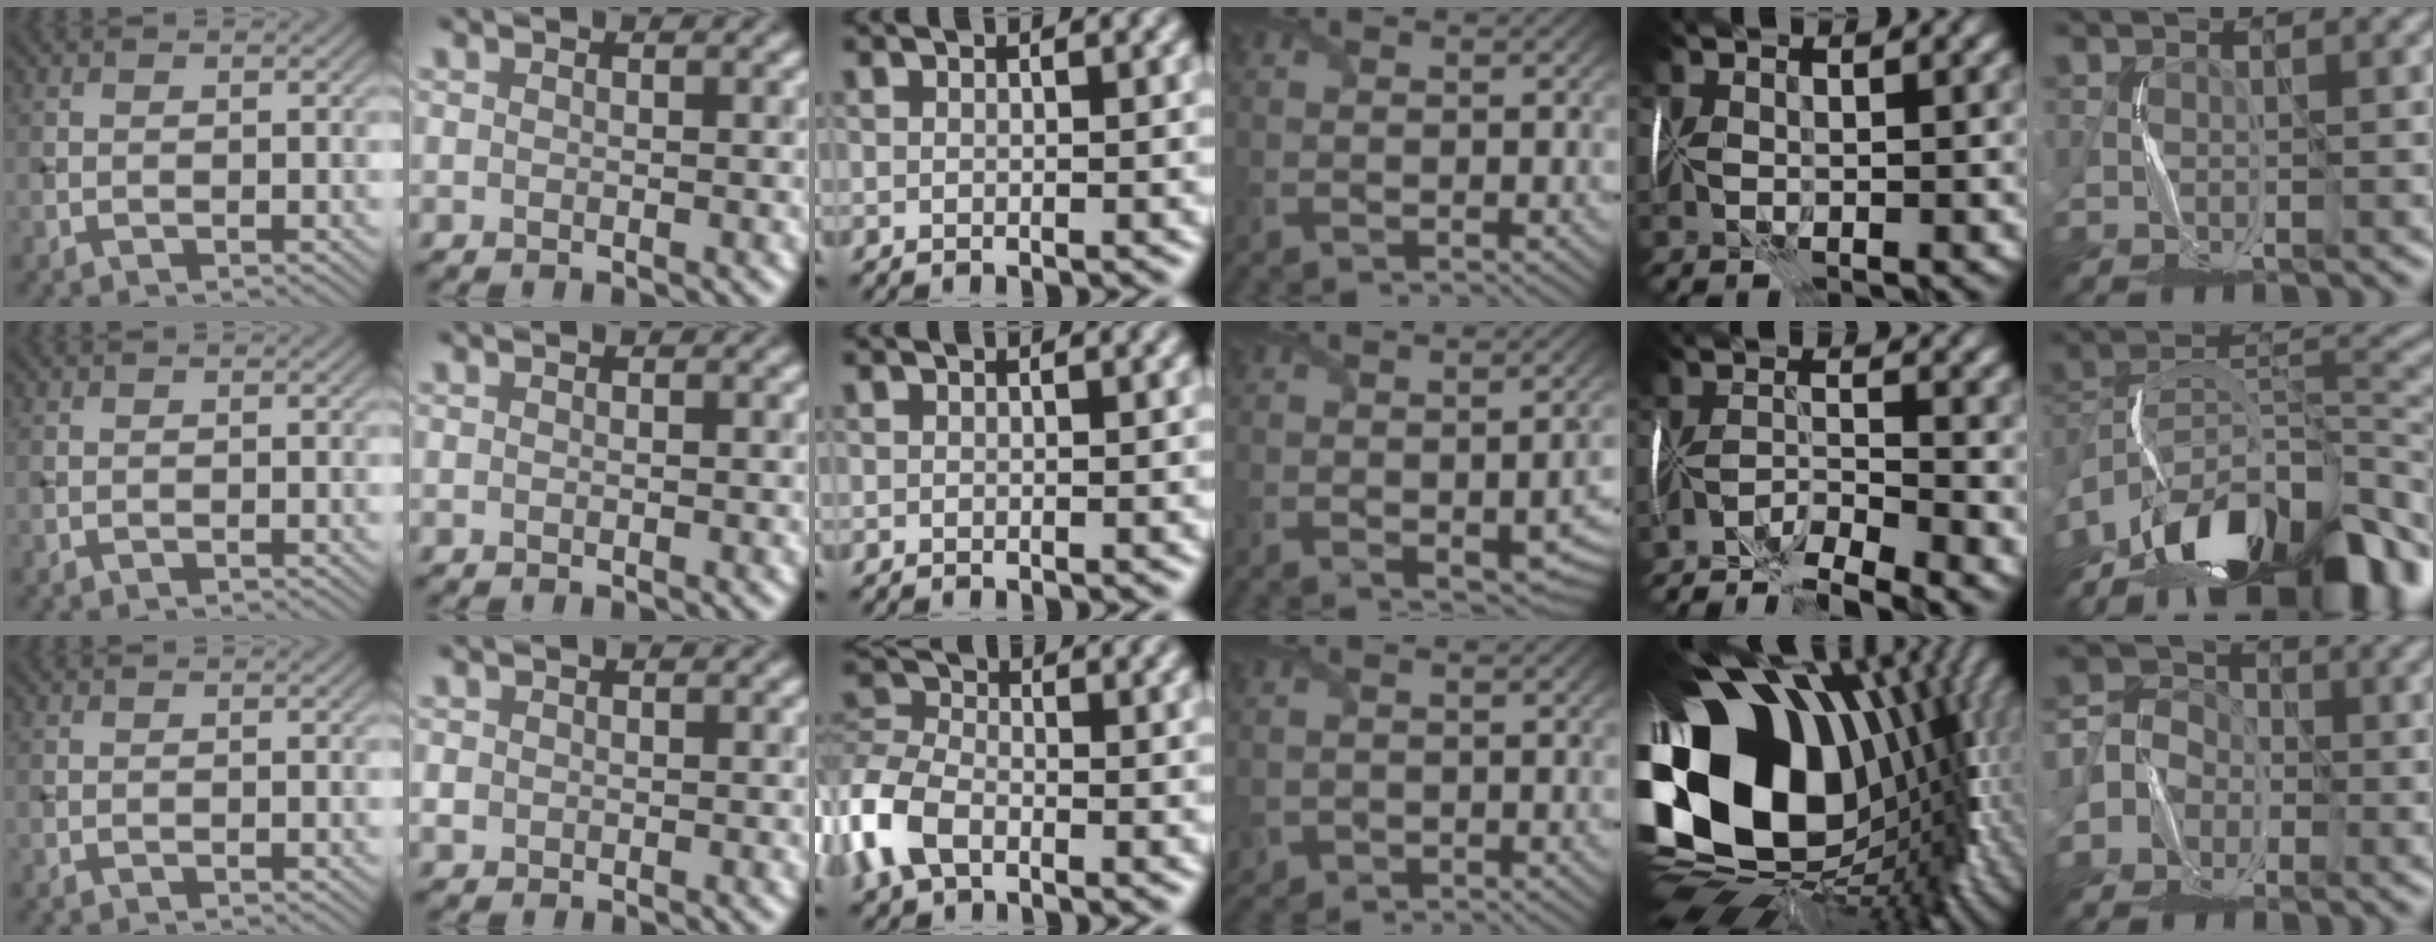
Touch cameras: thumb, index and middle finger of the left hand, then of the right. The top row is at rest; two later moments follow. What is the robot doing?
{"motion": "fold", "object": "wrapping paper"}